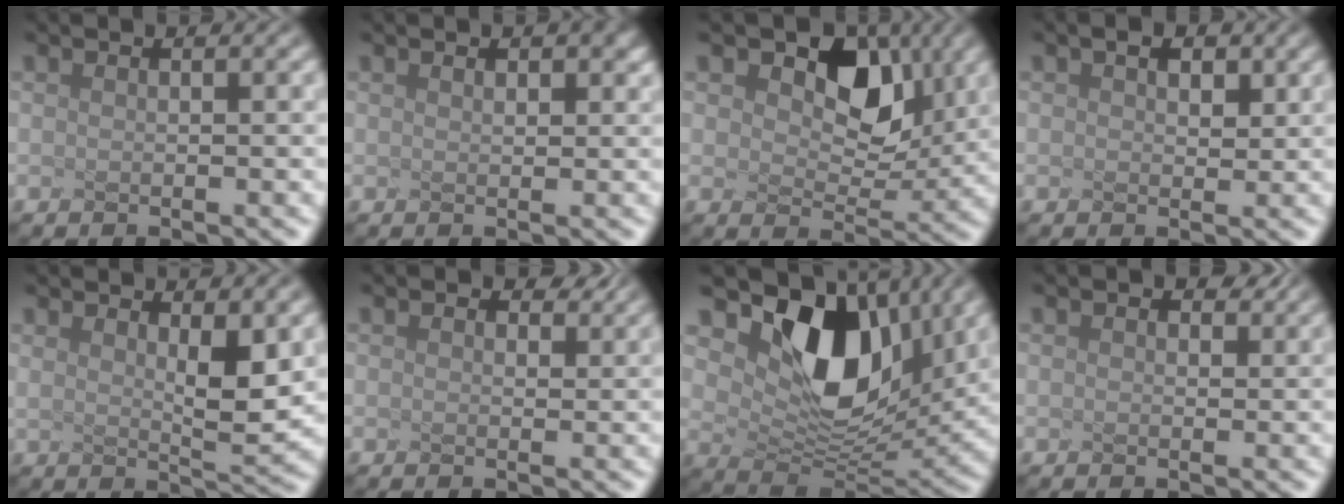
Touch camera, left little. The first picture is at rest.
{"total": 1.0, "force": [0.6, 0.3, 0.7], "torque": [-0.008, 0.001, 0.020]}
{"total": 2.9, "force": [0.7, 2.1, 1.8], "torque": [-0.063, -0.024, 0.043]}
{"total": 0.9, "force": [-0.4, -0.6, -0.5], "torque": [-0.018, -0.016, 0.036]}
{"total": 2.3, "force": [0.6, -0.3, 2.2], "torque": [-0.058, -0.023, 0.052]}
{"total": 1.3, "force": [1.3, 0.0, 0.1], "torque": [-0.018, -0.002, 0.027]}
{"total": 7.3, "force": [2.4, 4.8, 5.0], "torque": [-0.115, -0.030, 0.086]}
{"total": 0.6, "force": [0.6, -0.1, 0.0], "torque": [-0.014, -0.009, 0.023]}